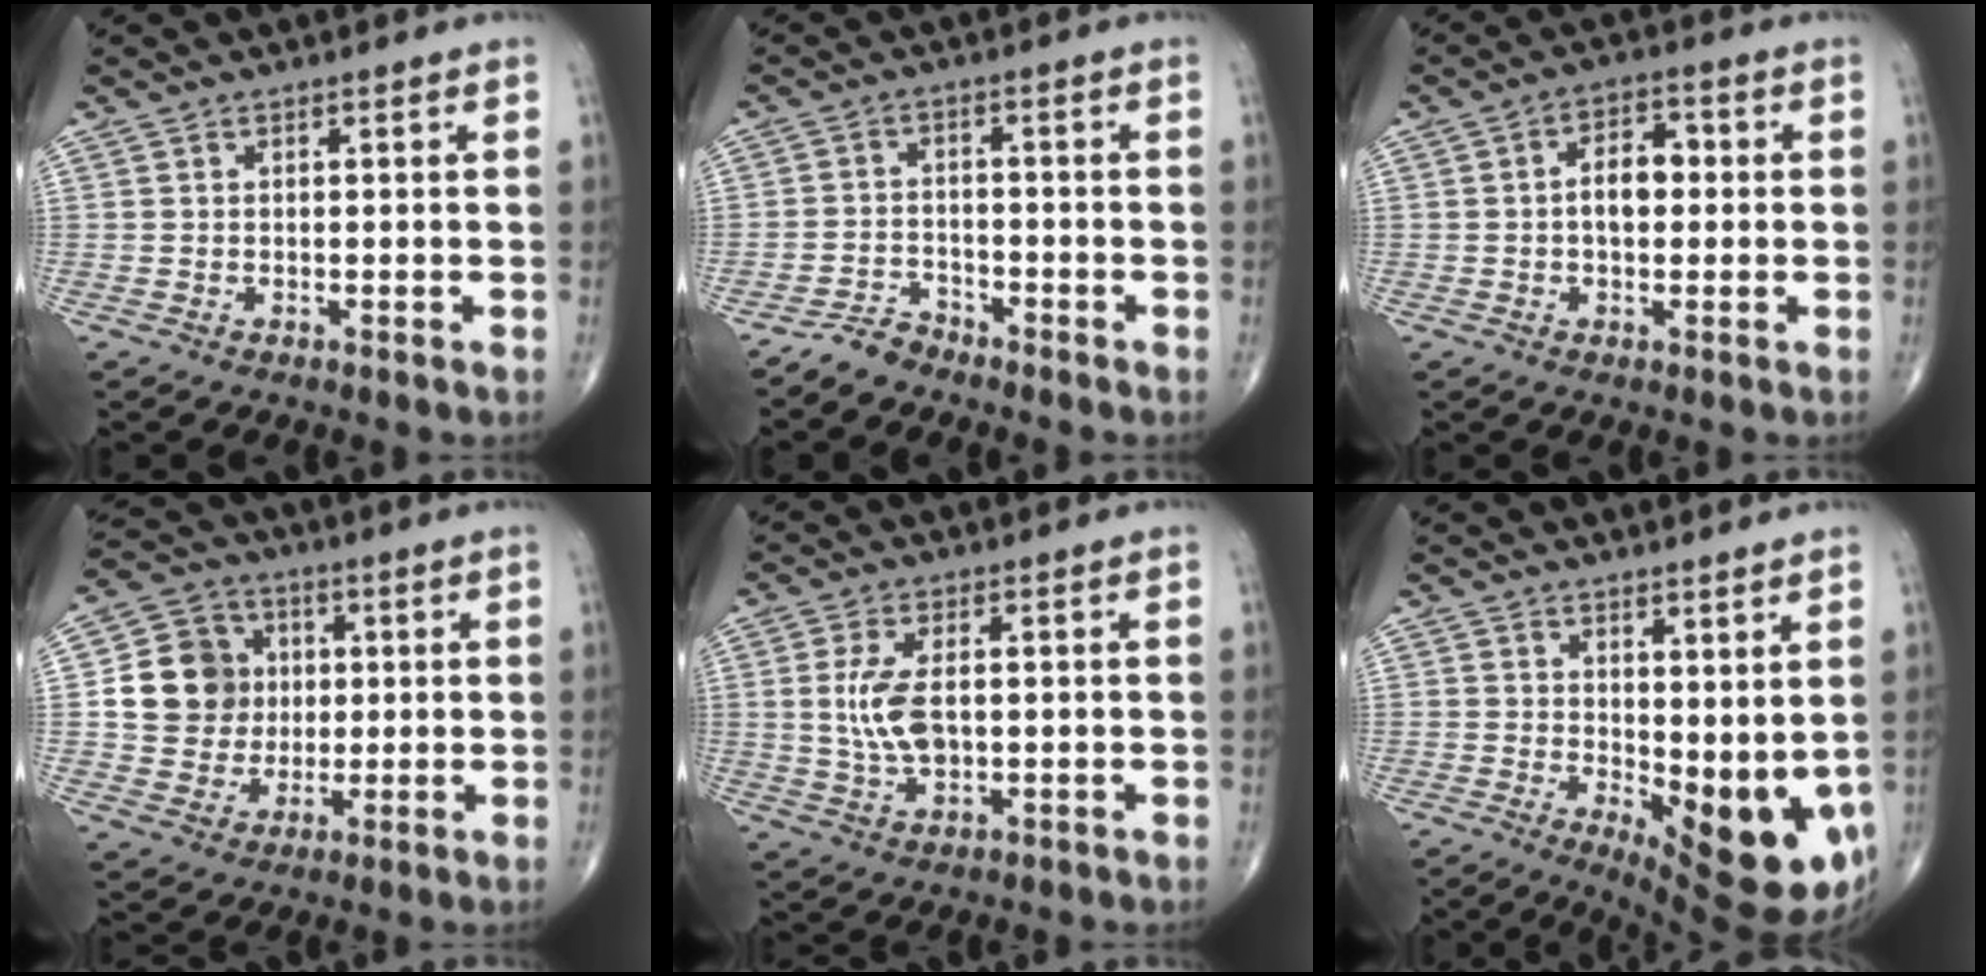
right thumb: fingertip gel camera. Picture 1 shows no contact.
{"total": 3.4, "force": [-3.2, 1.2, 0.0], "torque": [0.006, 0.012, -0.064]}
{"total": 6.6, "force": [0.2, 4.0, 5.2], "torque": [-0.072, 0.018, -0.005]}
{"total": 12.2, "force": [1.4, 11.0, 5.1], "torque": [-0.058, 0.010, 0.026]}
{"total": 7.3, "force": [0.6, 3.7, 6.3], "torque": [-0.134, -0.006, 0.014]}
{"total": 11.4, "force": [0.3, 4.5, 10.5], "torque": [-0.128, -0.030, 0.020]}